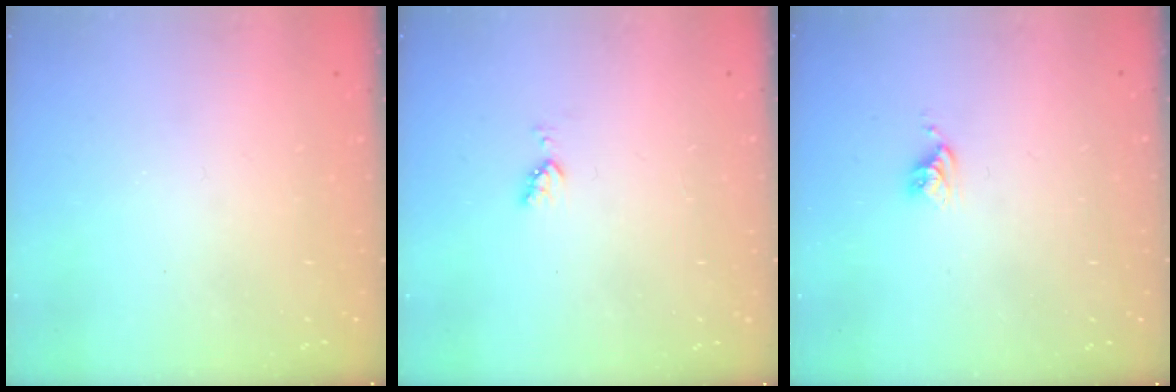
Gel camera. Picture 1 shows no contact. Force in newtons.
{"total": 3.5, "press": 3.4, "slide": 0.9}
{"total": 3.9, "press": 3.8, "slide": 0.3}